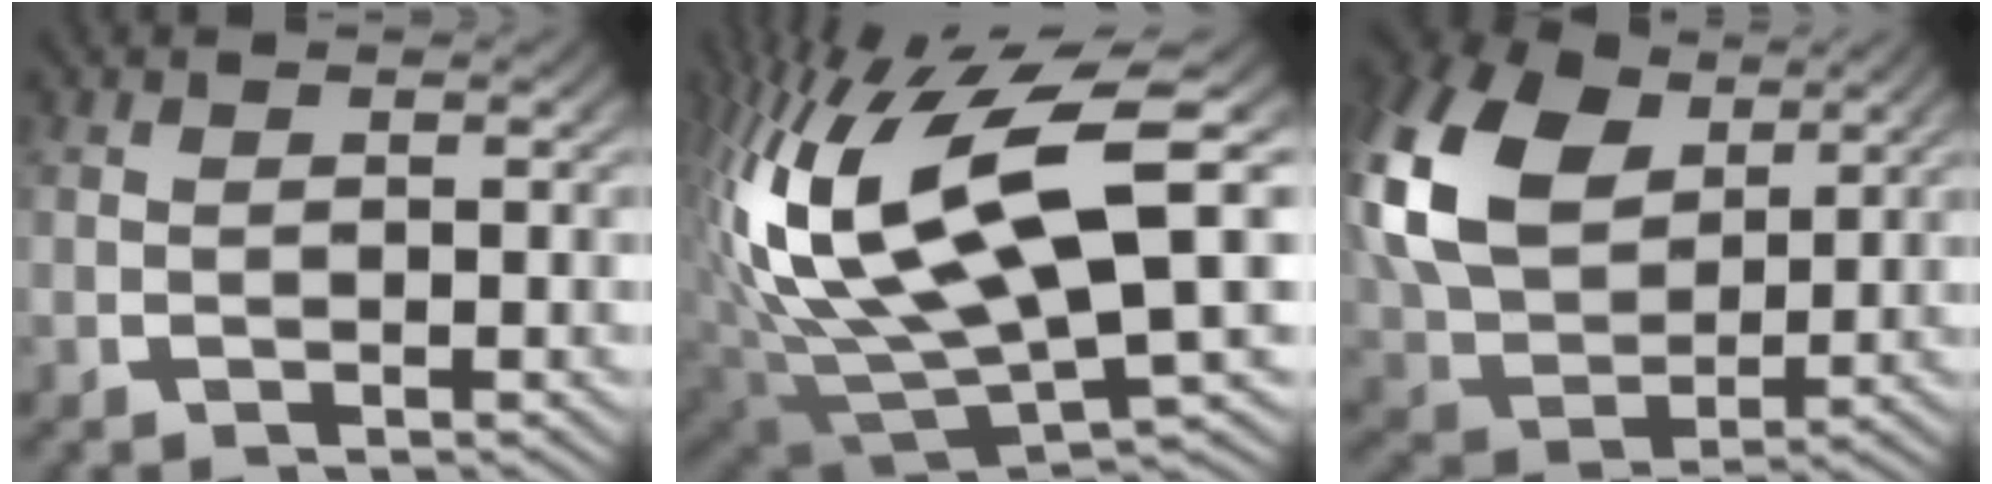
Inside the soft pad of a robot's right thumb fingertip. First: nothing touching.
{"total": 16.1, "force": [-0.9, 9.2, 13.1], "torque": [-0.294, -0.048, 0.018]}
{"total": 14.0, "force": [3.0, 10.0, 9.3], "torque": [-0.226, -0.033, 0.065]}